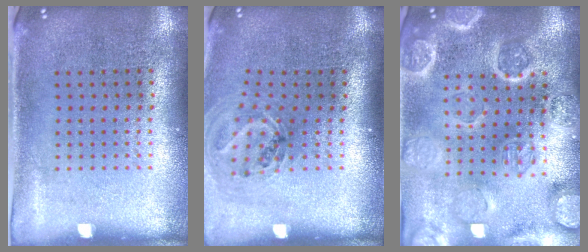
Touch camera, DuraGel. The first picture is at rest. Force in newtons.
{"total": 1.1, "press": 1.1, "slide": 0.4}
{"total": 4.1, "press": 3.8, "slide": 1.6}